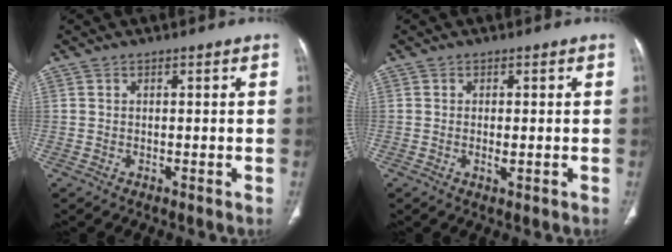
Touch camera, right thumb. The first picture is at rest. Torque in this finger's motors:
{"motor_torque": [-0.31, 0.13, -0.43, 0.33, -0.01]}